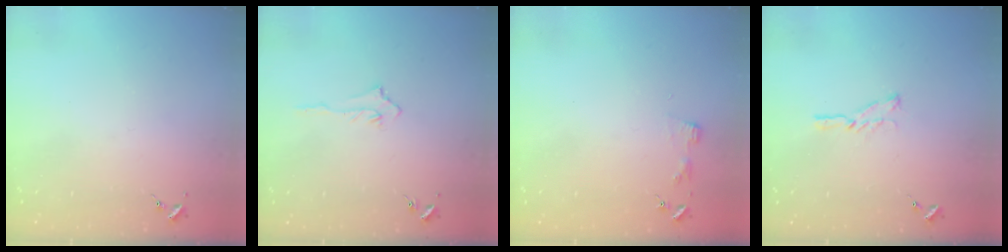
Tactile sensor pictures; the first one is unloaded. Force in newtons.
{"total": 3.4, "press": 3.4, "slide": 0.4}
{"total": 2.9, "press": 2.9, "slide": 0.3}
{"total": 6.4, "press": 6.3, "slide": 0.6}